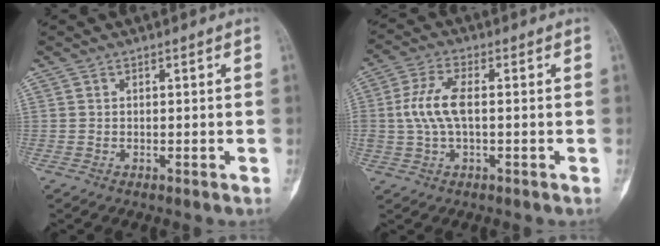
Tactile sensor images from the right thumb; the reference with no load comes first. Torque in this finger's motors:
{"motor_torque": [0.40, 0.43, 1.59, -0.05, 0.22]}